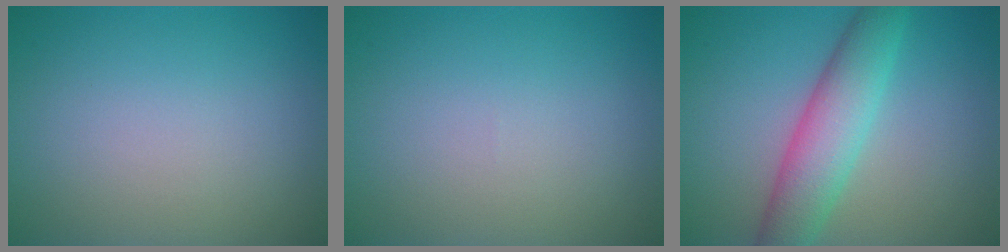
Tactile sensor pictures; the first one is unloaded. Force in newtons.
{"total": 0.0}
{"total": 5.6, "press": 5.6, "slide": 0.3}